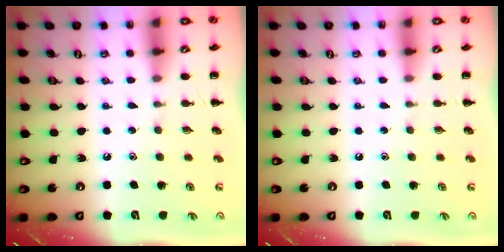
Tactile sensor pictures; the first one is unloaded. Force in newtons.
{"total": 0.0}